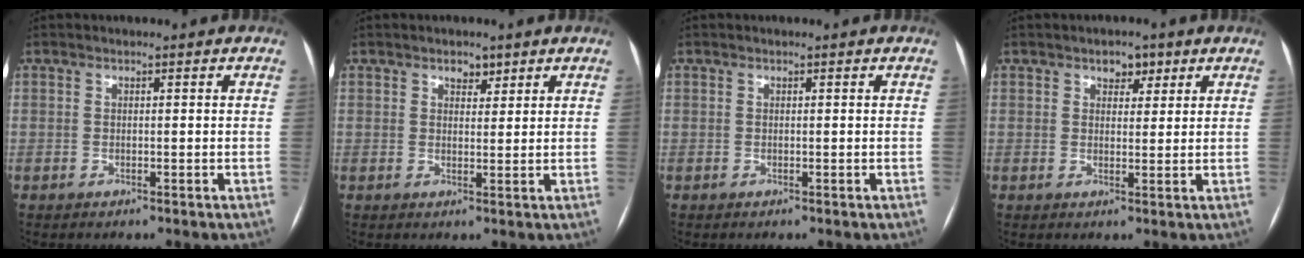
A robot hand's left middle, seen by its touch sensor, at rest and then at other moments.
{"total": 2.1, "force": [1.5, 1.2, 0.9], "torque": [-0.010, -0.001, 0.021]}
{"total": 0.0}
{"total": 2.9, "force": [1.7, 1.8, 1.4], "torque": [-0.015, 0.004, 0.024]}